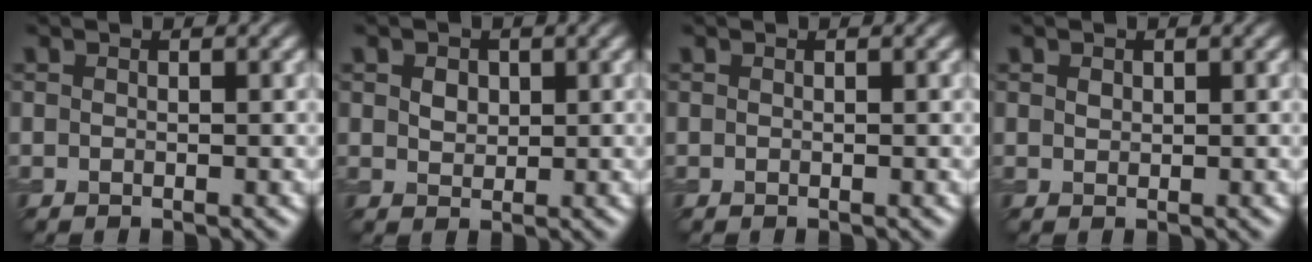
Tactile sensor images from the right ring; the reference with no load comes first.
{"total": 1.7, "force": [0.6, 1.3, 0.9], "torque": [-0.019, 0.002, 0.009]}
{"total": 0.0}
{"total": 0.7, "force": [0.4, 0.5, 0.3], "torque": [-0.008, -0.001, 0.008]}